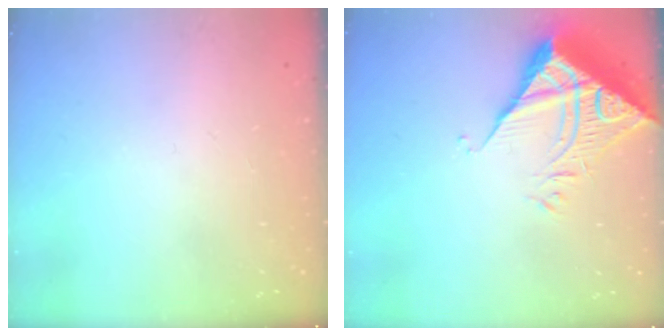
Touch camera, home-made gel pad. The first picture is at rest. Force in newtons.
{"total": 9.0, "press": 8.9, "slide": 0.8}